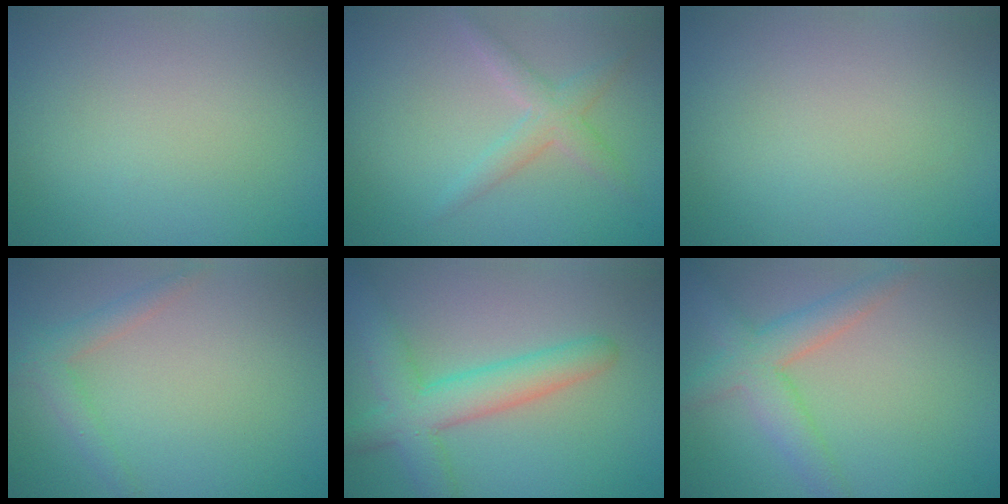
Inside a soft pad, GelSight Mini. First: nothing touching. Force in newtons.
{"total": 2.3, "press": 2.3, "slide": 0.0}
{"total": 0.0}
{"total": 1.9, "press": 1.9, "slide": 0.2}
{"total": 5.2, "press": 5.2, "slide": 0.1}
{"total": 3.8, "press": 3.8, "slide": 0.2}